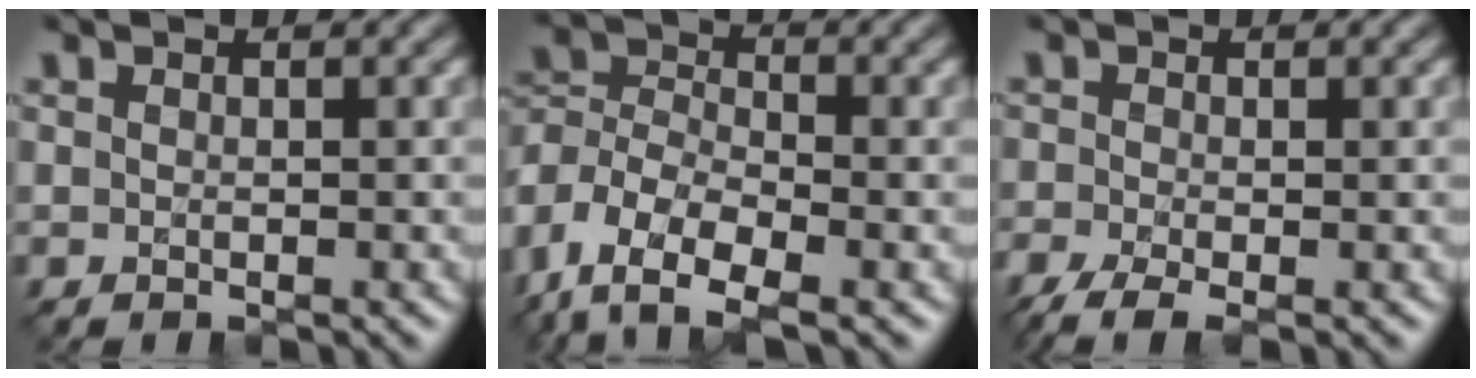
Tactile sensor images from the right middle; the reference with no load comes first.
{"total": 9.5, "force": [-6.5, 4.5, 5.3], "torque": [-0.105, -0.017, -0.119]}
{"total": 3.3, "force": [-2.4, 0.8, 2.1], "torque": [-0.049, -0.009, -0.048]}